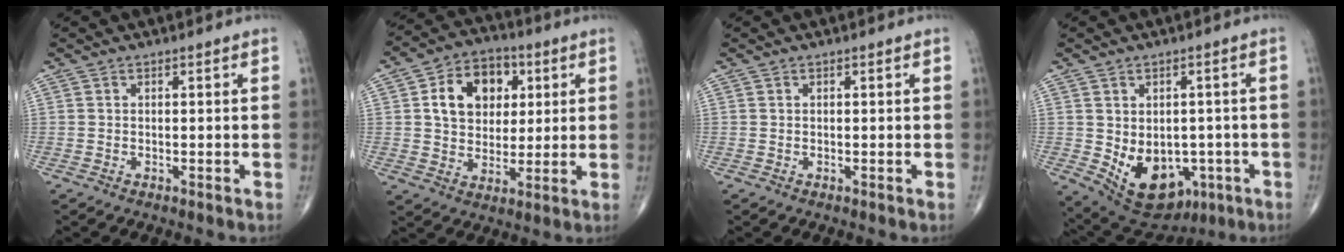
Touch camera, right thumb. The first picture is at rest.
{"total": 12.9, "force": [3.4, 9.7, 7.7], "torque": [-0.087, 0.001, 0.054]}
{"total": 0.0}
{"total": 13.3, "force": [-3.6, 9.3, 8.7], "torque": [-0.106, 0.007, -0.027]}